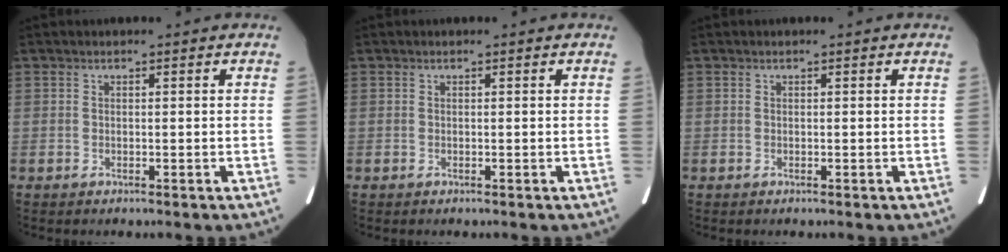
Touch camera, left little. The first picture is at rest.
{"total": 0.0}
{"total": 0.0}